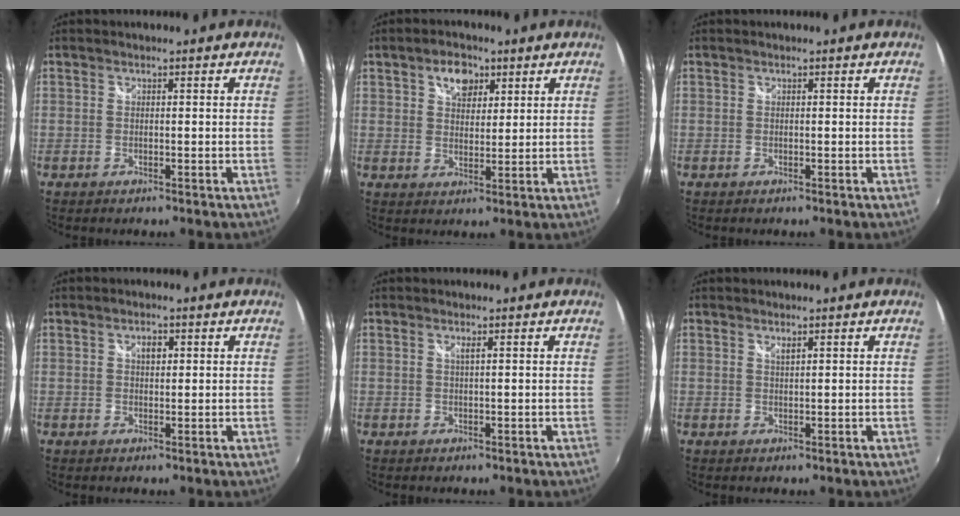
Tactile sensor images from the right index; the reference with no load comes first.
{"total": 5.9, "force": [3.1, 3.8, 3.2], "torque": [-0.045, 0.015, 0.052]}
{"total": 0.0}
{"total": 2.0, "force": [0.6, 1.2, 1.4], "torque": [-0.021, 0.005, 0.010]}
{"total": 0.8, "force": [0.3, -0.2, 0.7], "torque": [-0.013, 0.000, 0.004]}
{"total": 0.9, "force": [0.6, 0.2, 0.6], "torque": [-0.011, 0.001, 0.011]}